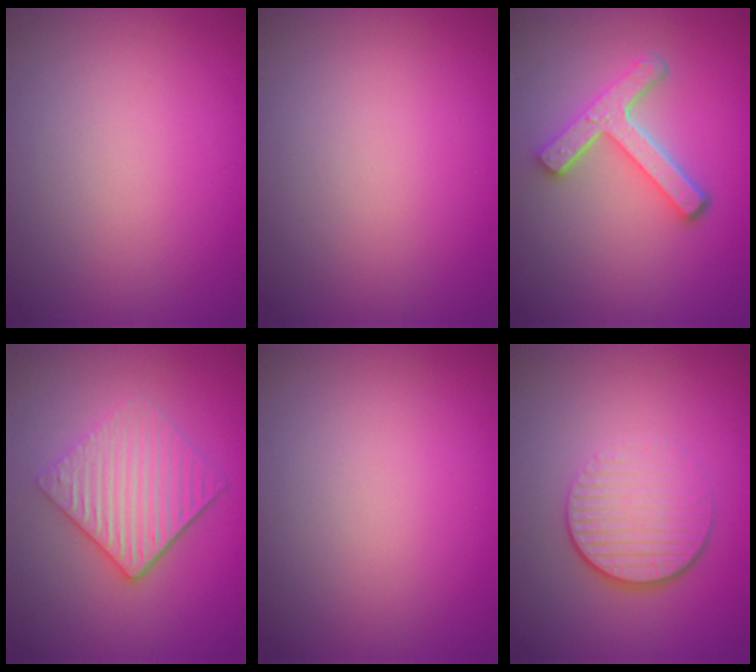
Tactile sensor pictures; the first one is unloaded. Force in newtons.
{"total": 0.0}
{"total": 4.7, "press": 3.5, "slide": 3.2}
{"total": 4.7, "press": 3.6, "slide": 3.0}
{"total": 0.0}
{"total": 4.3, "press": 2.7, "slide": 3.4}